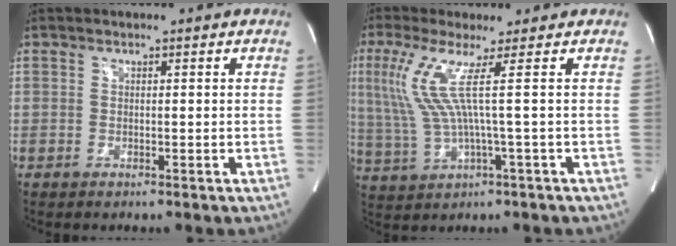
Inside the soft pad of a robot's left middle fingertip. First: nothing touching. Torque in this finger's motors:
{"motor_torque": [0.29, -0.22, 0.30, 0.21]}